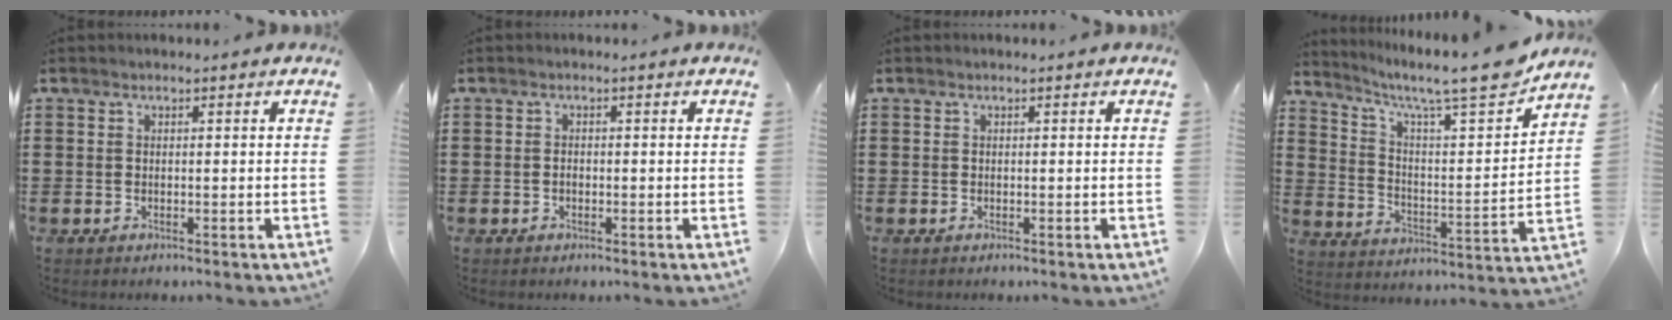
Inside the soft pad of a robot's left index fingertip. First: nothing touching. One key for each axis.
{"total": 0.7, "fx": -0.3, "fy": 0.4, "fz": 0.5, "tx": -0.013, "ty": -0.003, "tz": -0.004}
{"total": 0.0}
{"total": 9.6, "fx": 8.2, "fy": 0.5, "fz": 5.1, "tx": -0.108, "ty": -0.061, "tz": 0.128}